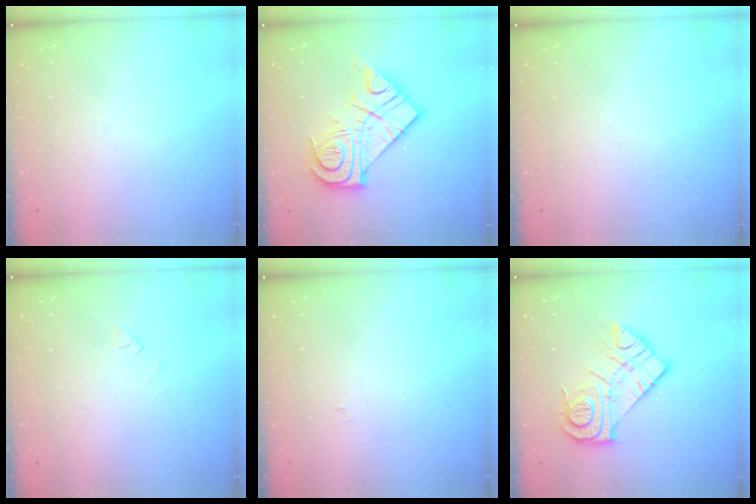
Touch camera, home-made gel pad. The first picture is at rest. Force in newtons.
{"total": 16.2, "press": 16.1, "slide": 1.4}
{"total": 0.0}
{"total": 2.2, "press": 2.2, "slide": 0.3}
{"total": 3.0, "press": 3.0, "slide": 0.3}
{"total": 14.3, "press": 14.3, "slide": 0.8}